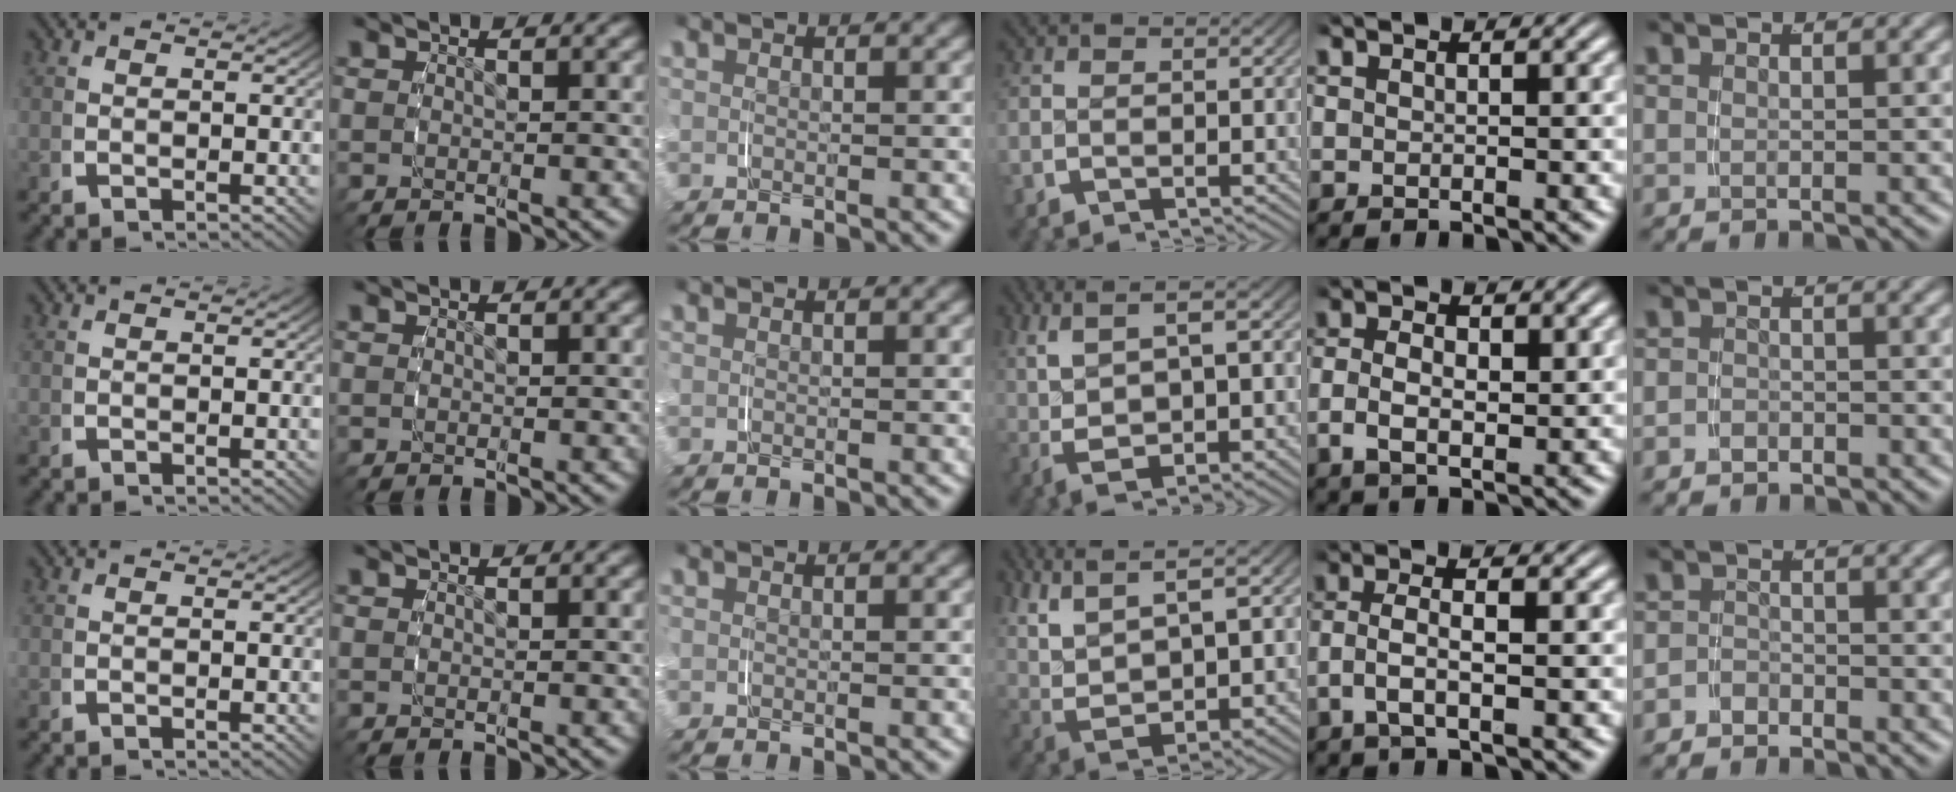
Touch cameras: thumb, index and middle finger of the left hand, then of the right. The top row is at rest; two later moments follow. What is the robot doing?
{"motion": "grasp_and_lifting", "object": "jacket"}